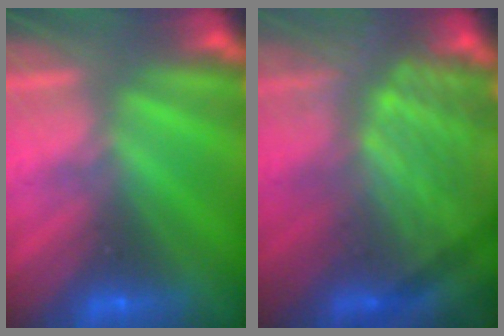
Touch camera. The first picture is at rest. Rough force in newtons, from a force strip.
{"total": 3.4}